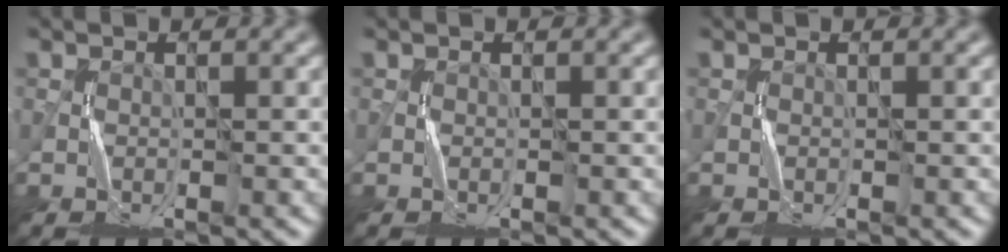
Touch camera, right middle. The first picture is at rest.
{"total": 0.0}
{"total": 0.0}